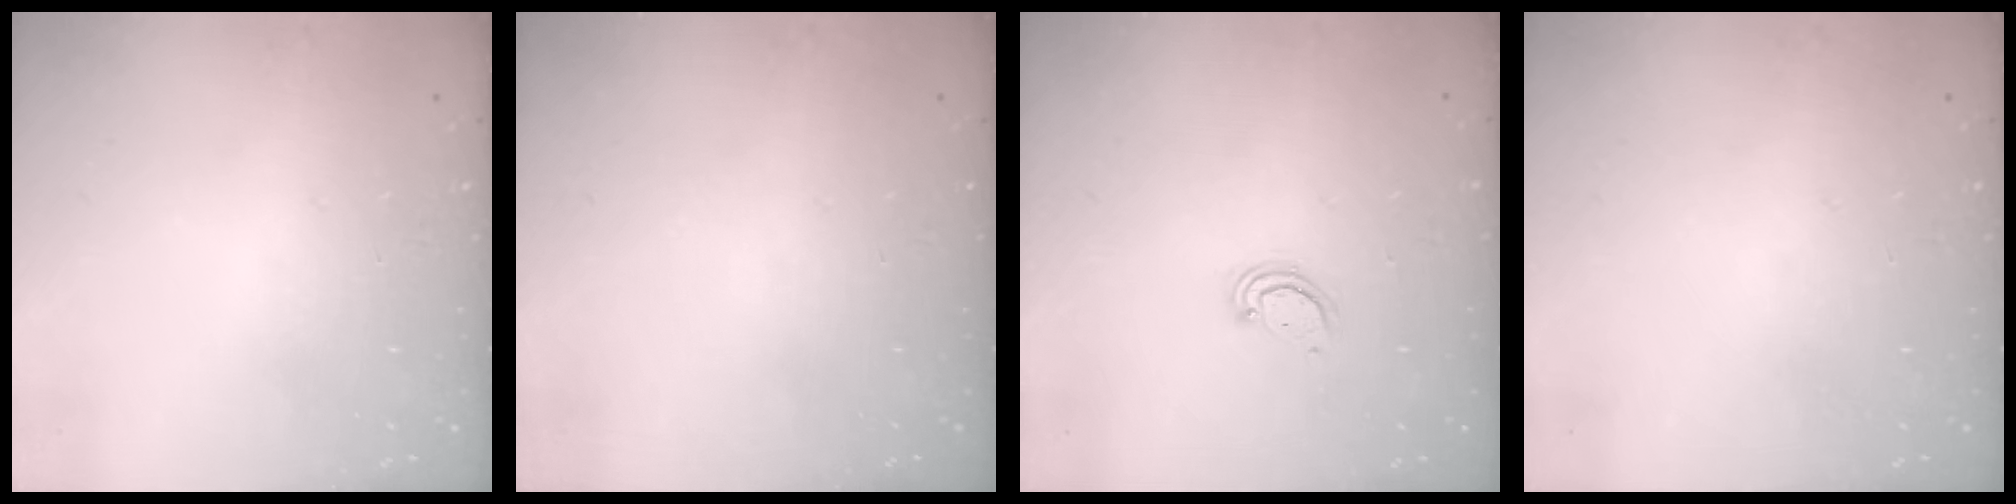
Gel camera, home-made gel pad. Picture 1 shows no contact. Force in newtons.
{"total": 0.0}
{"total": 2.3, "press": 2.3, "slide": 0.3}
{"total": 0.0}